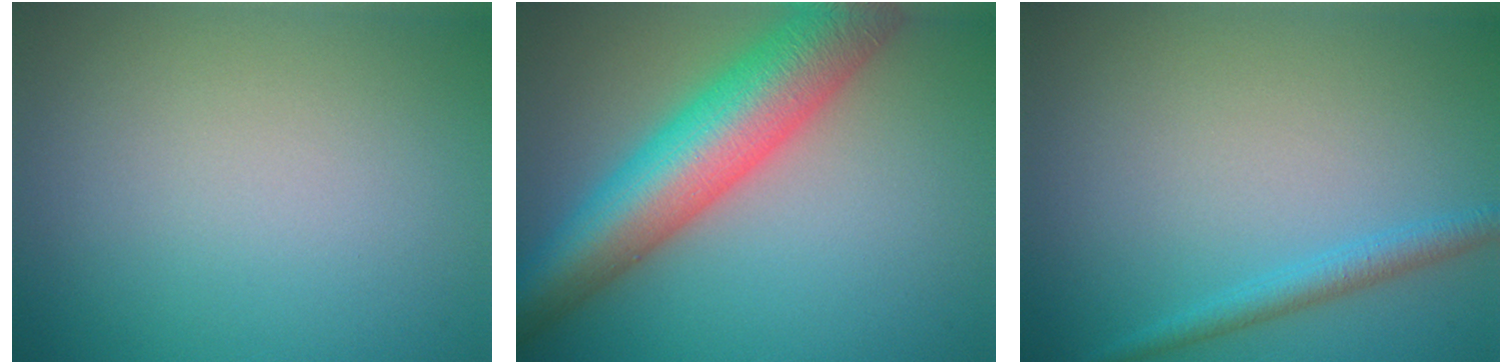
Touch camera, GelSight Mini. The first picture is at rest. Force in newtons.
{"total": 10.6, "press": 10.6, "slide": 0.3}
{"total": 1.9, "press": 1.9, "slide": 0.1}